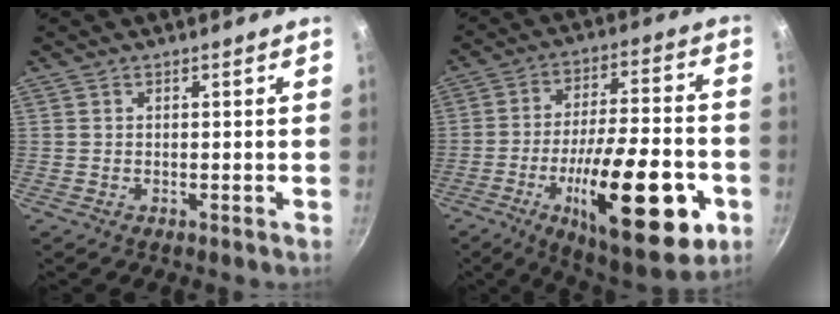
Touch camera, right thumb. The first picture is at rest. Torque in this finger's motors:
{"motor_torque": [2.58, 2.43, 2.06, -0.71, 0.55]}